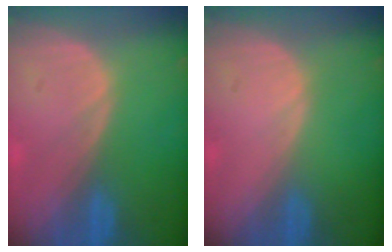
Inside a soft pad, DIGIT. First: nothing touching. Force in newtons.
{"total": 0.0}